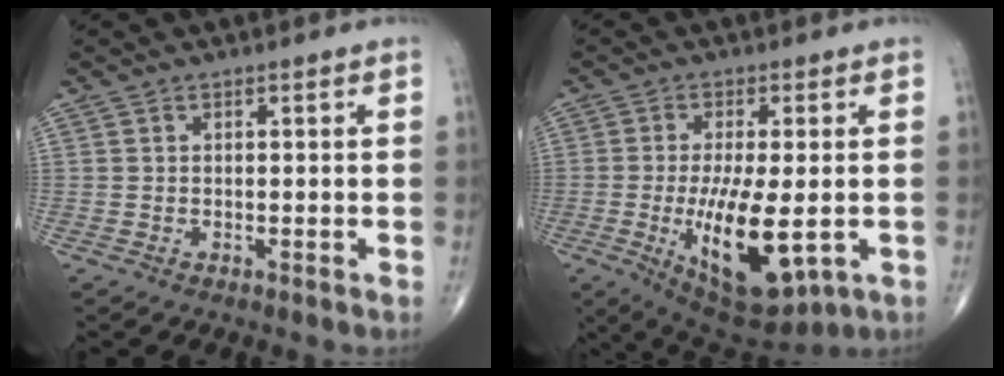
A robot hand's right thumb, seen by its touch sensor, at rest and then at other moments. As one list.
[{"total": 15.0, "force": [-3.1, 5.5, 13.6], "torque": [-0.226, -0.021, -0.034]}]